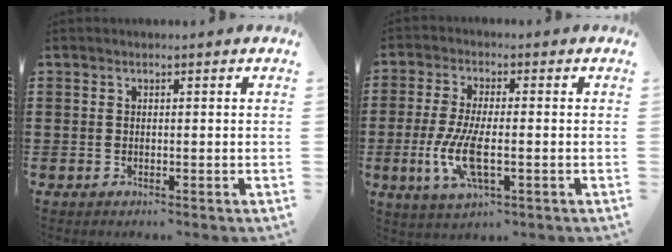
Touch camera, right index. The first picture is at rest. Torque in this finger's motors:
{"motor_torque": [2.14, 0.00, 0.65, 0.21]}